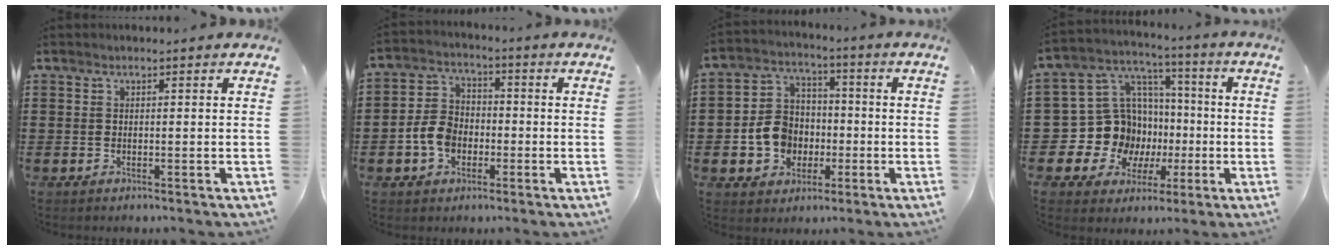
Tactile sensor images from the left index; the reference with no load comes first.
{"total": 6.1, "force": [-2.1, 4.5, 3.4], "torque": [-0.093, 0.006, -0.047]}
{"total": 8.3, "force": [-1.7, 7.4, 3.4], "torque": [-0.107, 0.021, -0.033]}
{"total": 13.1, "force": [-2.3, 12.2, 4.1], "torque": [-0.127, -0.012, -0.026]}